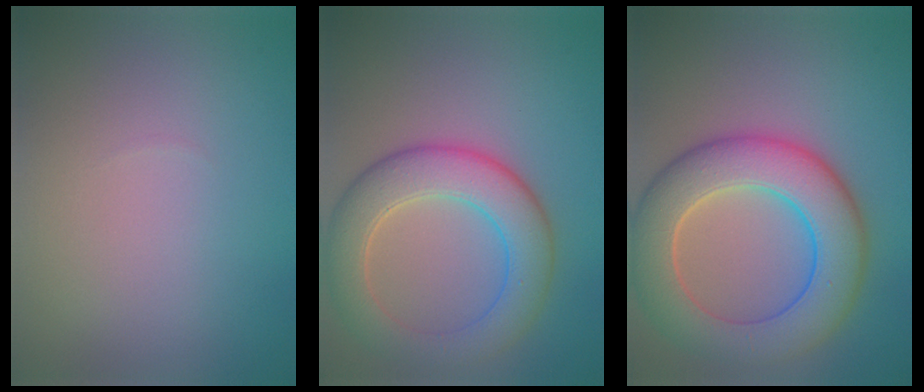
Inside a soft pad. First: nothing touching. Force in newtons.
{"total": 6.8, "press": 6.8, "slide": 0.4}
{"total": 9.3, "press": 9.3, "slide": 0.5}